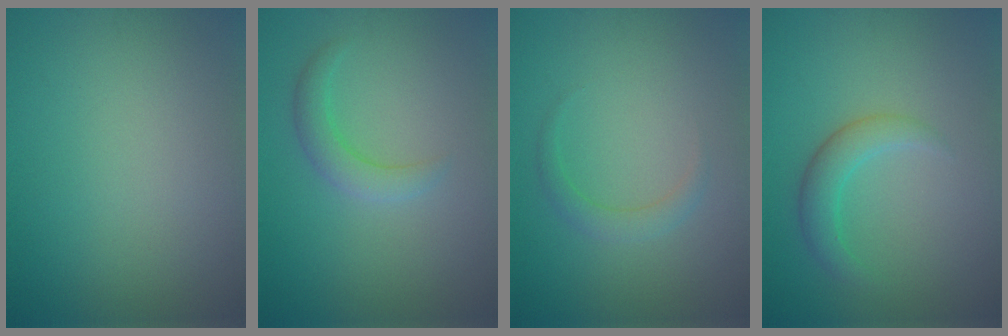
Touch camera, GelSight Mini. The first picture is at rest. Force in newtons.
{"total": 2.3, "press": 2.2, "slide": 0.2}
{"total": 1.5, "press": 1.5, "slide": 0.1}
{"total": 2.5, "press": 2.5, "slide": 0.0}